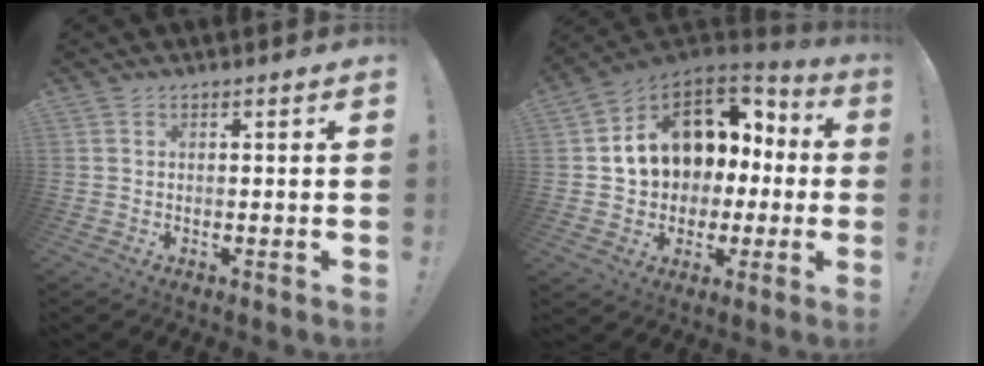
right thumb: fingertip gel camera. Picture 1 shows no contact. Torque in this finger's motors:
{"motor_torque": [2.50, 2.51, 0.96, -0.71, 0.28]}